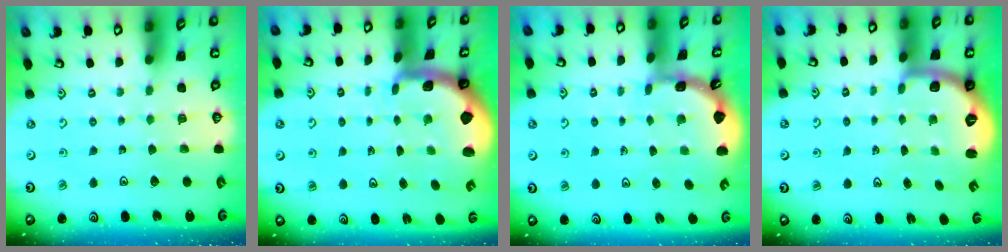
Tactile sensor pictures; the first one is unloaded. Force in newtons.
{"total": 1.9, "press": 1.8, "slide": 0.5}
{"total": 1.7, "press": 1.7, "slide": 0.1}
{"total": 2.0, "press": 1.5, "slide": 1.3}